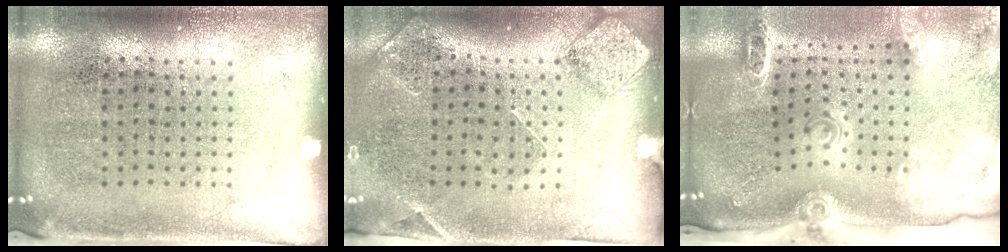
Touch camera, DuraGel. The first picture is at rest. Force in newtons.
{"total": 1.5, "press": 1.3, "slide": 0.7}
{"total": 2.9, "press": 2.0, "slide": 2.1}